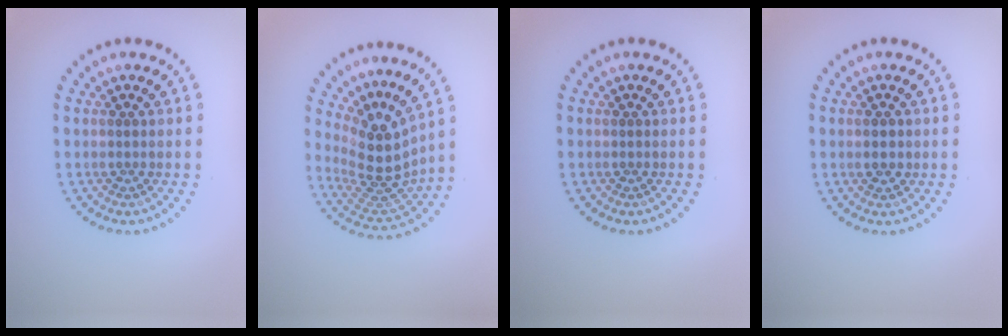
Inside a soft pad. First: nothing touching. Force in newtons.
{"total": 4.5, "press": 3.4, "slide": 3.1}
{"total": 0.0}
{"total": 1.9, "press": 1.9, "slide": 0.2}